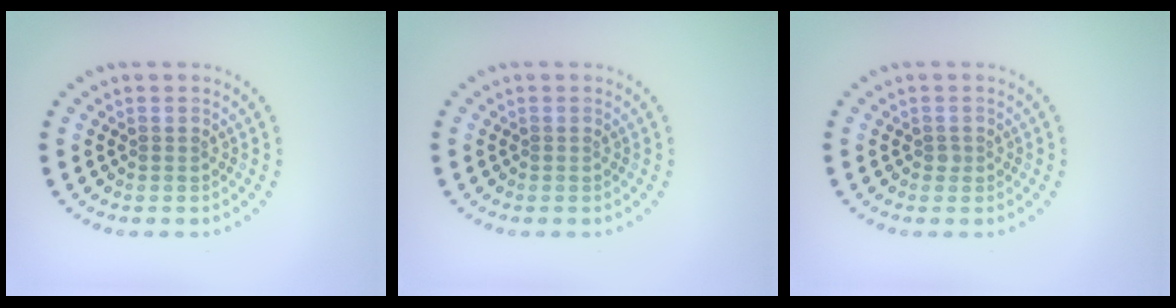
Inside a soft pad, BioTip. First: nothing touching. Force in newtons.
{"total": 0.0}
{"total": 0.6, "press": 0.4, "slide": 0.4}